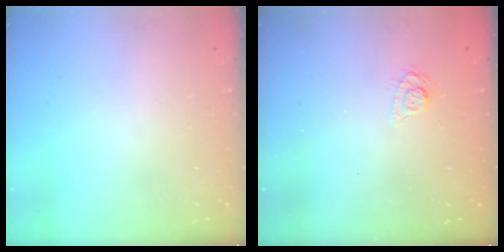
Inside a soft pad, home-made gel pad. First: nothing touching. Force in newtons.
{"total": 4.5, "press": 4.2, "slide": 1.7}